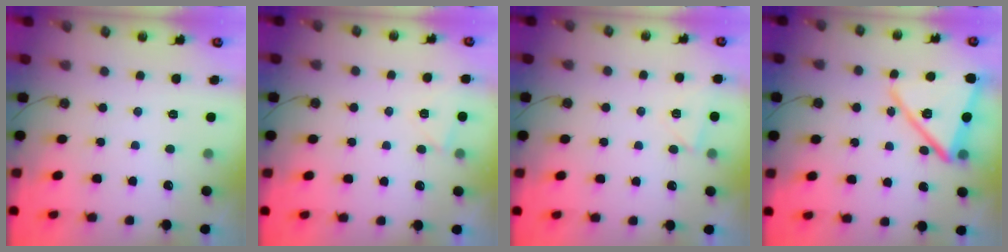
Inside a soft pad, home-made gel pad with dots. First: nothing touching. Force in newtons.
{"total": 4.4, "press": 3.4, "slide": 2.8}
{"total": 4.2, "press": 3.5, "slide": 2.4}
{"total": 16.4, "press": 16.4, "slide": 1.1}